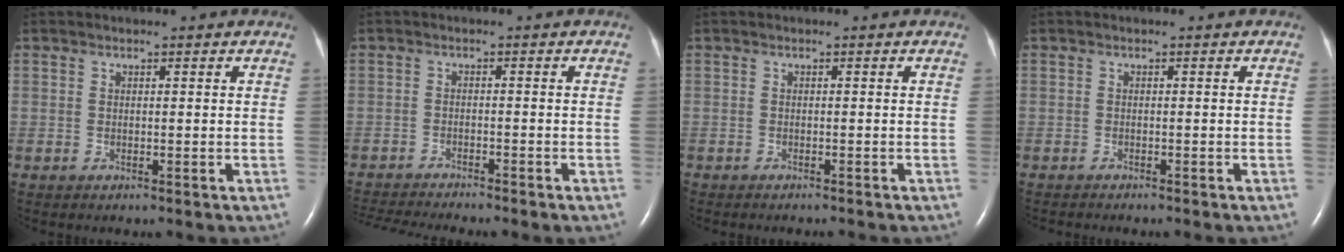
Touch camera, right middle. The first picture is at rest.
{"total": 8.2, "force": [-7.6, -0.5, 3.0], "torque": [-0.040, -0.014, -0.119]}
{"total": 2.5, "force": [-2.4, 0.4, 0.8], "torque": [-0.013, -0.004, -0.029]}
{"total": 2.8, "force": [-2.5, 0.2, 1.2], "torque": [-0.016, -0.002, -0.027]}